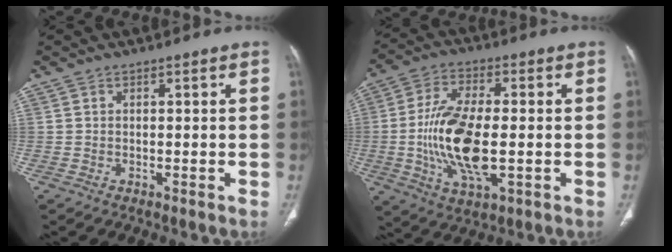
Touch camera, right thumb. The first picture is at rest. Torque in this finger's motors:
{"motor_torque": [2.27, 2.29, 1.65, -1.13, 0.27]}